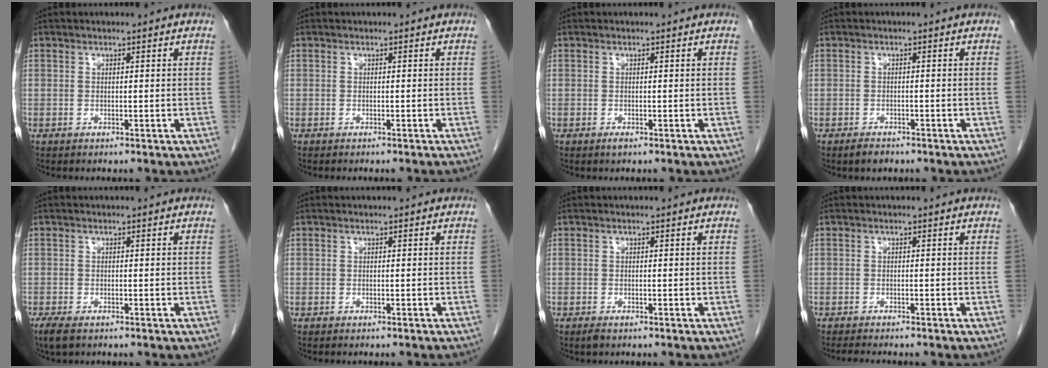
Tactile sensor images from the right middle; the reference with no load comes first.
{"total": 1.7, "force": [-1.5, -0.2, 0.7], "torque": [-0.007, 0.004, -0.018]}
{"total": 0.6, "force": [-0.4, 0.1, 0.4], "torque": [-0.008, -0.001, -0.005]}
{"total": 1.9, "force": [-1.5, 0.9, 0.8], "torque": [-0.020, -0.001, -0.019]}
{"total": 3.0, "force": [-2.0, 1.1, 1.9], "torque": [-0.045, -0.009, -0.031]}
{"total": 1.5, "force": [-1.3, -0.1, 0.6], "torque": [-0.007, 0.002, -0.015]}
{"total": 0.9, "force": [-0.6, 0.3, 0.6], "torque": [-0.013, -0.002, -0.008]}
{"total": 3.1, "force": [-2.7, 0.3, 1.4], "torque": [-0.023, -0.007, -0.039]}